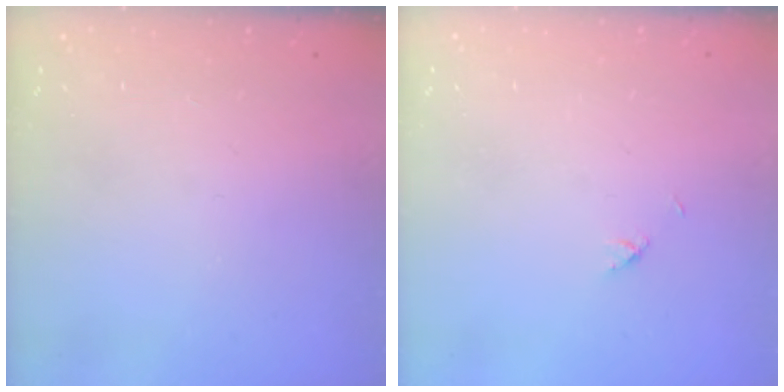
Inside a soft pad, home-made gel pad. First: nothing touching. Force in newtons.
{"total": 2.1, "press": 2.1, "slide": 0.3}